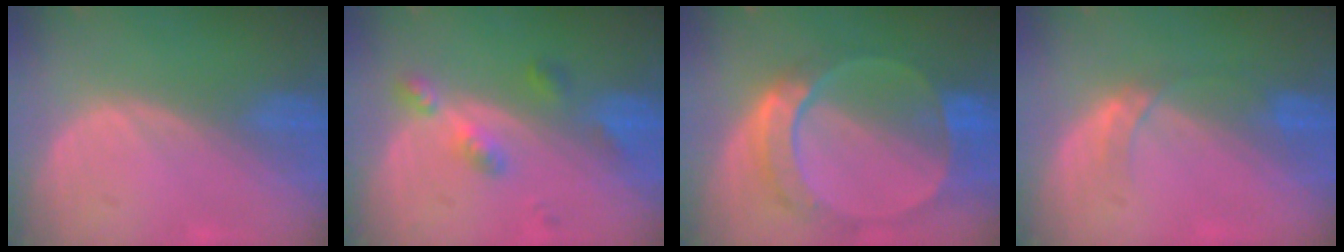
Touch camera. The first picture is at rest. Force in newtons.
{"total": 4.6, "press": 4.4, "slide": 1.5}
{"total": 9.8, "press": 8.4, "slide": 5.2}
{"total": 3.0, "press": 2.7, "slide": 1.3}